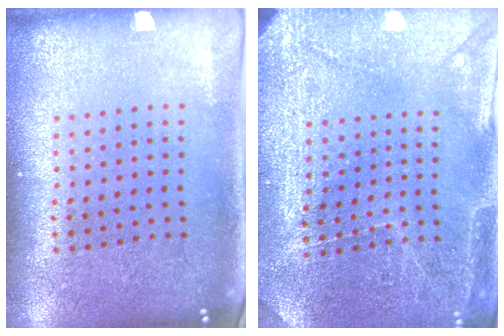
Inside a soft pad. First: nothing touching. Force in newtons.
{"total": 2.9, "press": 2.9, "slide": 0.3}